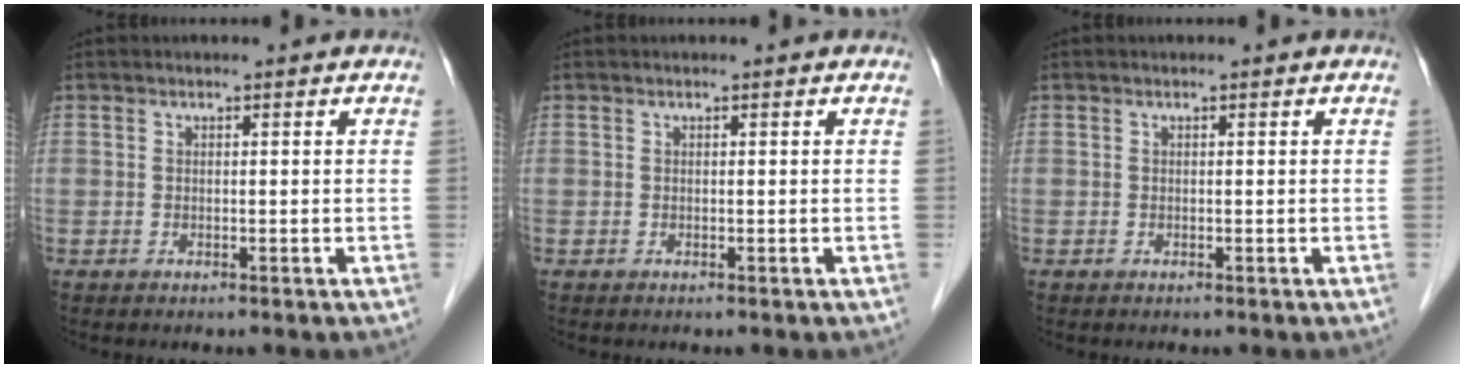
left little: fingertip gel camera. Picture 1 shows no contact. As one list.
[{"total": 0.0}, {"total": 0.0}]